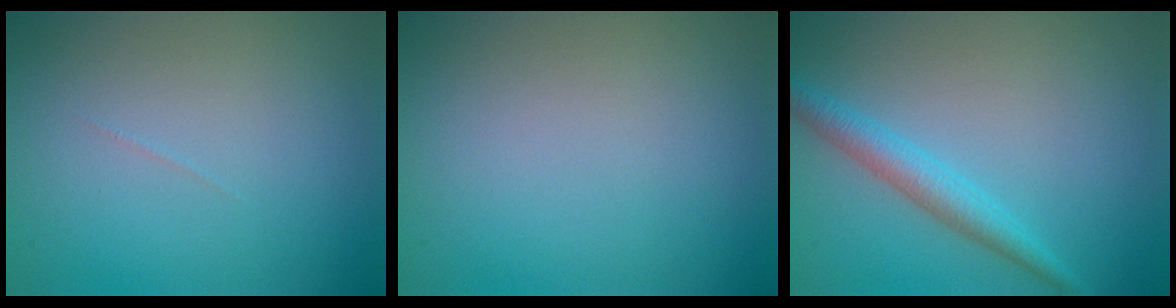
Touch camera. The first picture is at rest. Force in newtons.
{"total": 0.0}
{"total": 2.7, "press": 2.7, "slide": 0.1}